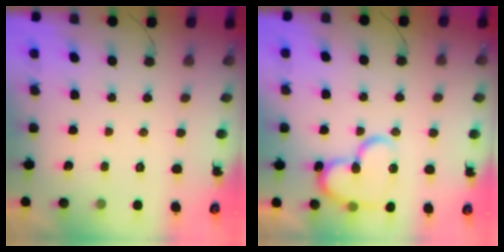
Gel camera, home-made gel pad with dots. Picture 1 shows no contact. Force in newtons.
{"total": 17.9, "press": 17.8, "slide": 1.7}